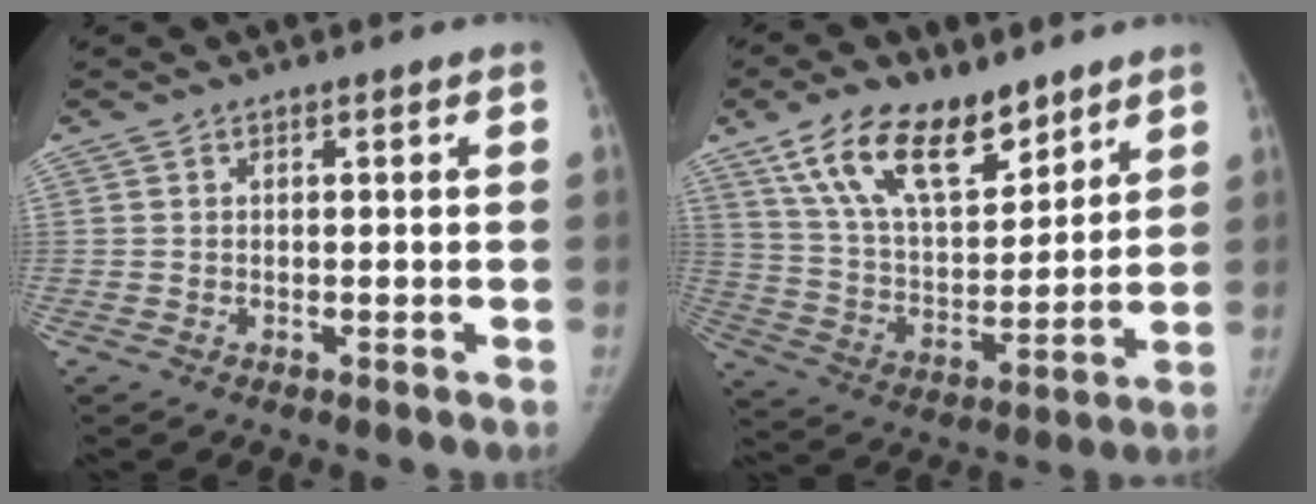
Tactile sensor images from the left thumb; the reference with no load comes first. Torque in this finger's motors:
{"motor_torque": [1.38, 1.45, 1.20, -1.58, 0.21]}